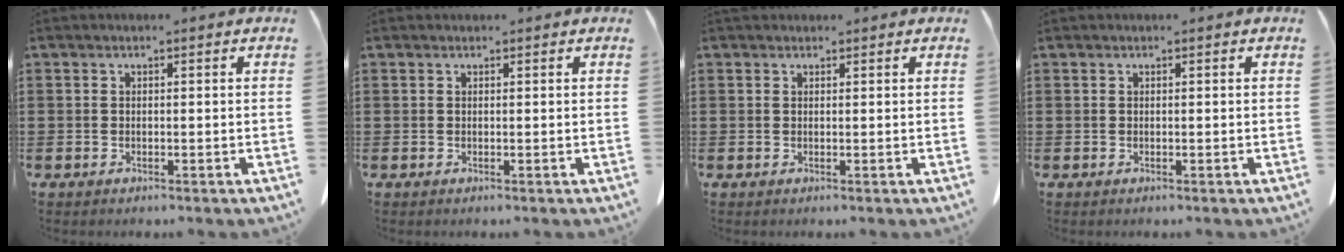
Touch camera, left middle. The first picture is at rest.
{"total": 0.0}
{"total": 0.7, "force": [0.6, 0.3, 0.1], "torque": [-0.003, 0.001, 0.012]}
{"total": 0.0}